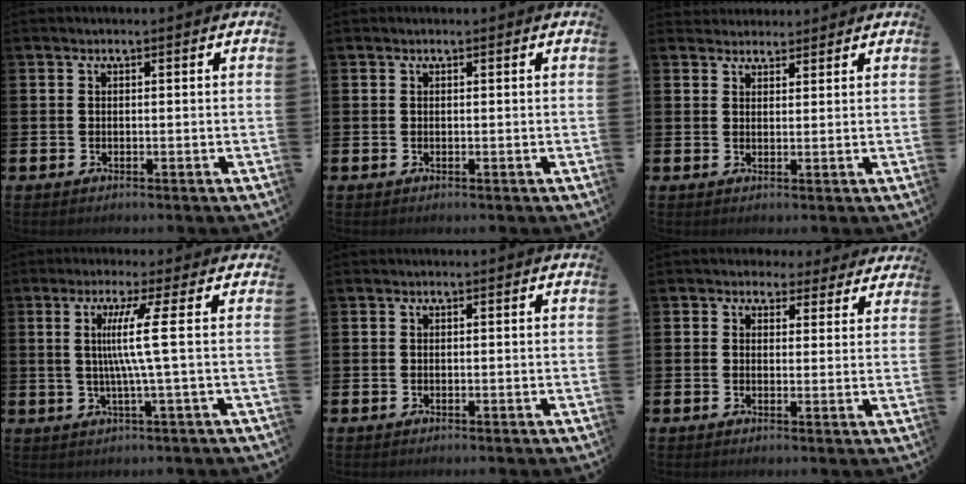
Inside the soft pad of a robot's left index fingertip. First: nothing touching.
{"total": 0.0}
{"total": 2.6, "force": [2.4, 0.9, -0.2], "torque": [0.008, -0.010, 0.043]}
{"total": 6.8, "force": [1.1, -0.9, 6.6], "torque": [-0.132, -0.003, 0.009]}
{"total": 0.0}
{"total": 3.2, "force": [2.5, 1.9, 0.2], "torque": [-0.004, -0.014, 0.041]}